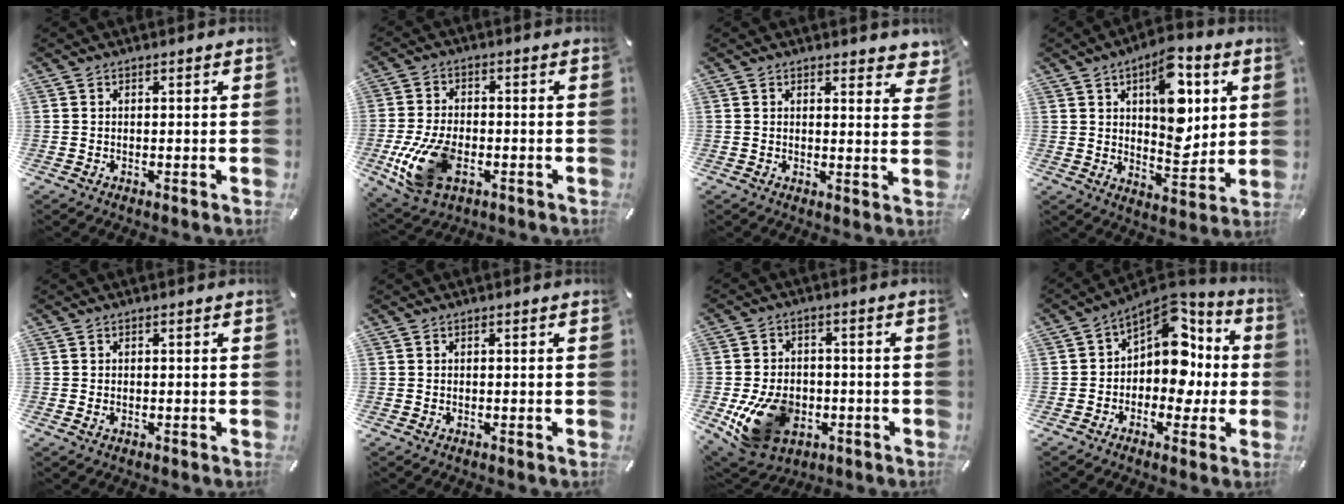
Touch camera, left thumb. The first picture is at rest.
{"total": 13.4, "force": [-3.8, 8.4, 9.7], "torque": [-0.219, 0.000, -0.067]}
{"total": 3.7, "force": [3.0, 1.7, 1.3], "torque": [-0.001, -0.022, 0.048]}
{"total": 15.0, "force": [5.4, 8.3, 11.4], "torque": [-0.140, -0.022, 0.089]}
{"total": 0.9, "force": [-0.2, 0.7, 0.6], "torque": [-0.013, 0.001, -0.004]}
{"total": 0.0}
{"total": 15.4, "force": [-4.7, 11.5, 9.1], "torque": [-0.178, 0.022, -0.072]}
{"total": 12.8, "force": [2.7, 9.2, 8.4], "torque": [-0.120, -0.024, 0.051]}